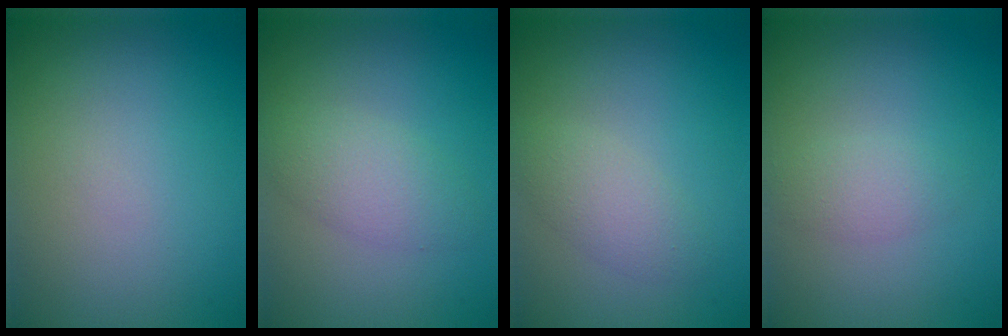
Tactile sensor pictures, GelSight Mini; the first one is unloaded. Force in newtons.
{"total": 2.6, "press": 2.6, "slide": 0.3}
{"total": 2.4, "press": 2.4, "slide": 0.0}
{"total": 1.7, "press": 1.7, "slide": 0.0}